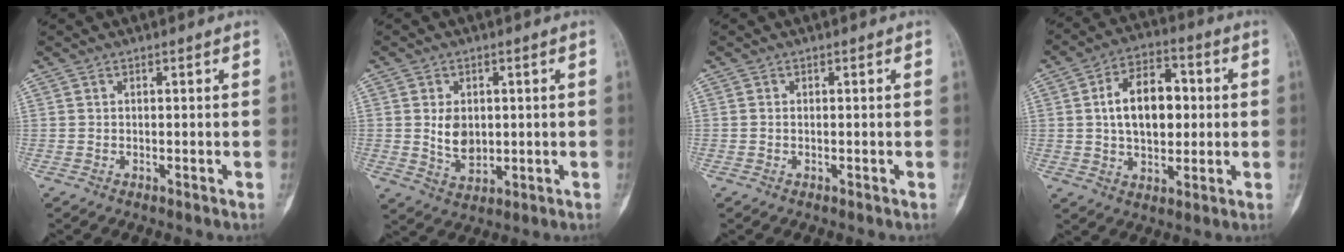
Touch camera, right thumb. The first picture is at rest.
{"total": 5.6, "force": [0.6, 4.0, 3.8], "torque": [-0.046, -0.010, 0.022]}
{"total": 0.0}
{"total": 13.1, "force": [1.4, 8.0, 10.2], "torque": [-0.142, 0.013, 0.020]}